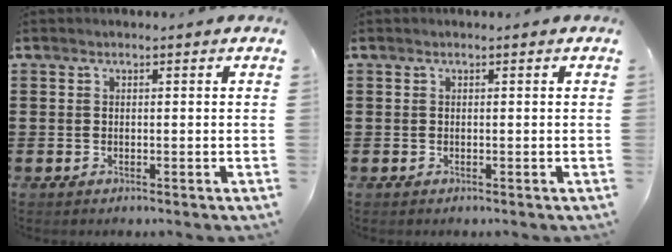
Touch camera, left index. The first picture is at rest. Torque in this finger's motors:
{"motor_torque": [-0.04, 0.04, 0.00, 0.00]}